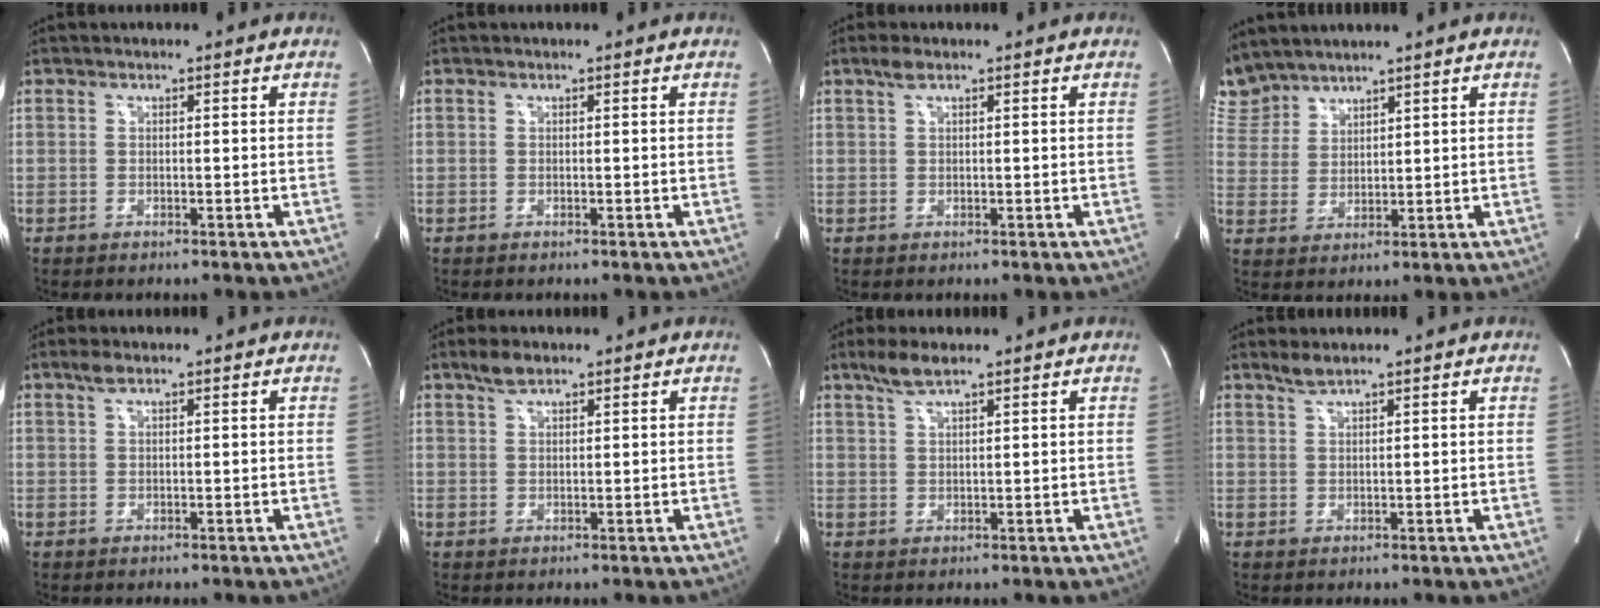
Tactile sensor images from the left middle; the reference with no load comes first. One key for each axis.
{"total": 0.0}
{"total": 1.6, "fx": 1.1, "fy": 0.2, "fz": 1.1, "tx": -0.031, "ty": 0.009, "tz": 0.022}
{"total": 6.6, "fx": 6.4, "fy": 1.5, "fz": 0.2, "tx": -0.022, "ty": 0.017, "tz": 0.145}
{"total": 1.5, "fx": 1.0, "fy": 0.2, "fz": 1.0, "tx": -0.030, "ty": 0.009, "tz": 0.022}
{"total": 2.6, "fx": 2.0, "fy": 0.9, "fz": 1.5, "tx": -0.036, "ty": 0.006, "tz": 0.039}
{"total": 3.5, "fx": 2.7, "fy": 0.3, "fz": 2.2, "tx": -0.055, "ty": 0.005, "tz": 0.056}
{"total": 1.8, "fx": 1.6, "fy": -0.1, "fz": 0.8, "tx": -0.023, "ty": 0.004, "tz": 0.035}